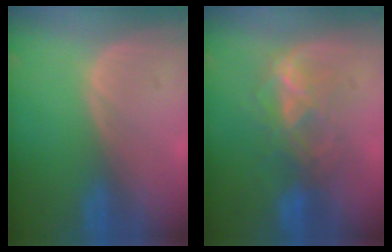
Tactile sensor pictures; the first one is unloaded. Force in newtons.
{"total": 6.7, "press": 6.5, "slide": 1.5}